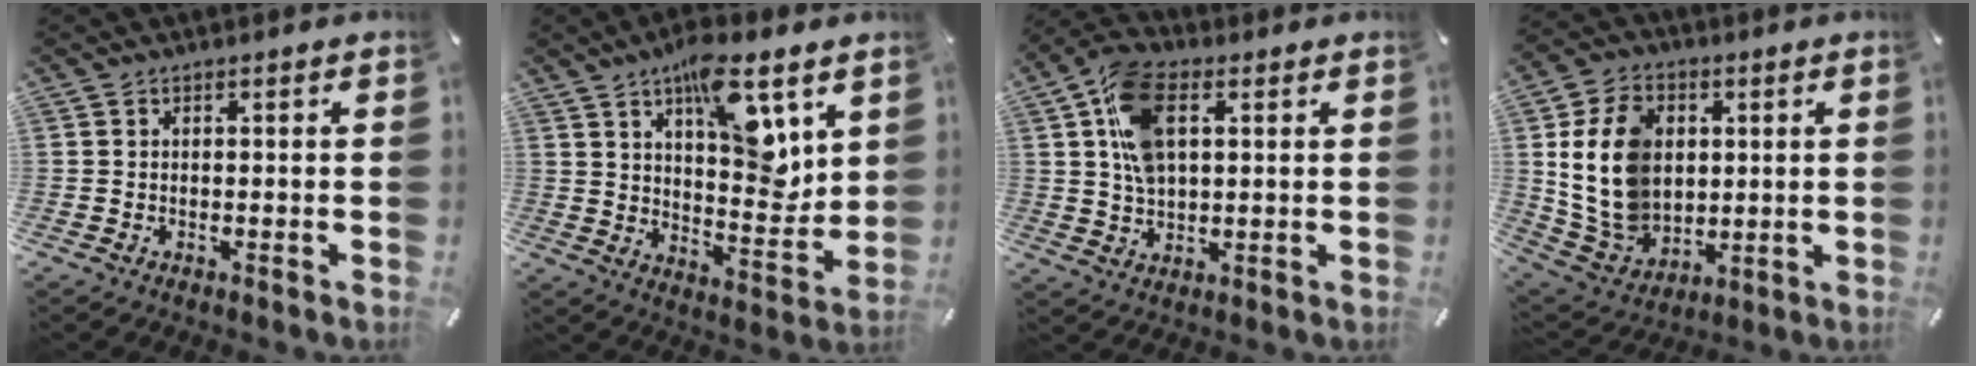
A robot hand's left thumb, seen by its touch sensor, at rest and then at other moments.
{"total": 15.6, "force": [8.6, 6.6, 11.2], "torque": [-0.150, -0.055, 0.143]}
{"total": 12.1, "force": [3.3, 7.5, 8.9], "torque": [-0.187, 0.005, 0.062]}
{"total": 15.4, "force": [2.7, 12.5, 8.6], "torque": [-0.191, 0.000, 0.051]}